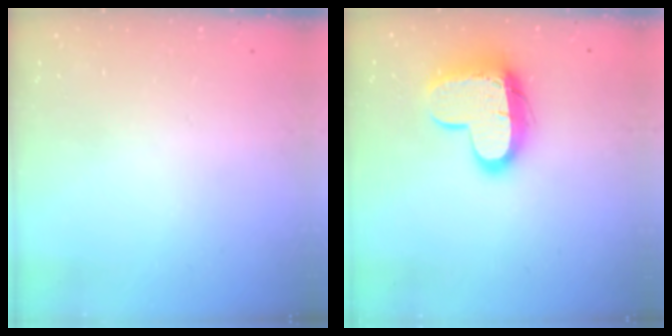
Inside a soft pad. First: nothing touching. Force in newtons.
{"total": 14.4, "press": 14.4, "slide": 1.0}